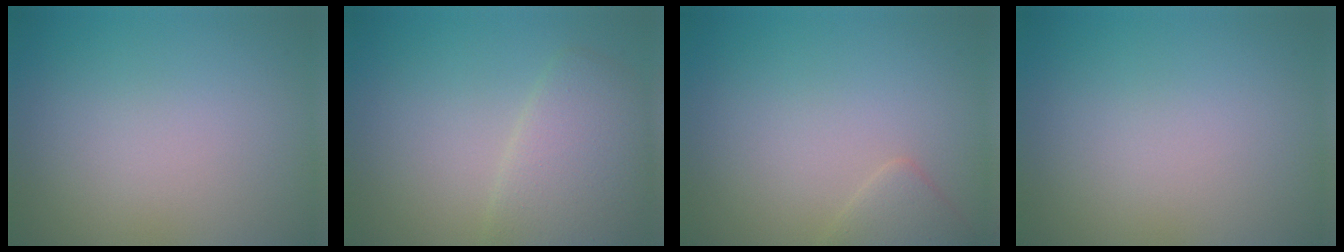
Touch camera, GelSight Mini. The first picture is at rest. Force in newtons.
{"total": 4.4, "press": 4.4, "slide": 0.2}
{"total": 1.7, "press": 1.7, "slide": 0.1}
{"total": 0.0}